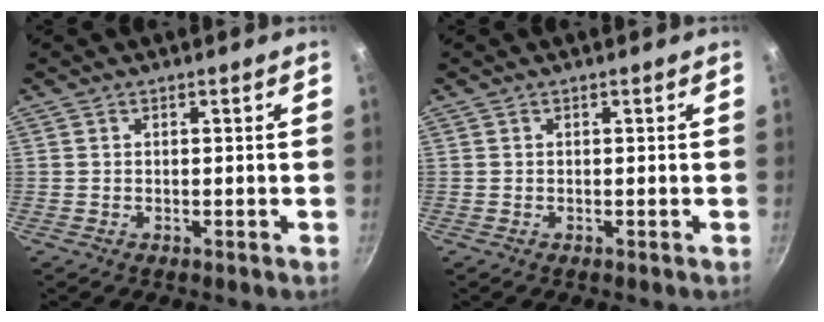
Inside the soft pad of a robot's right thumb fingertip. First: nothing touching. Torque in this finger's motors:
{"motor_torque": [0.00, 0.00, 0.00, 0.00, 0.00]}